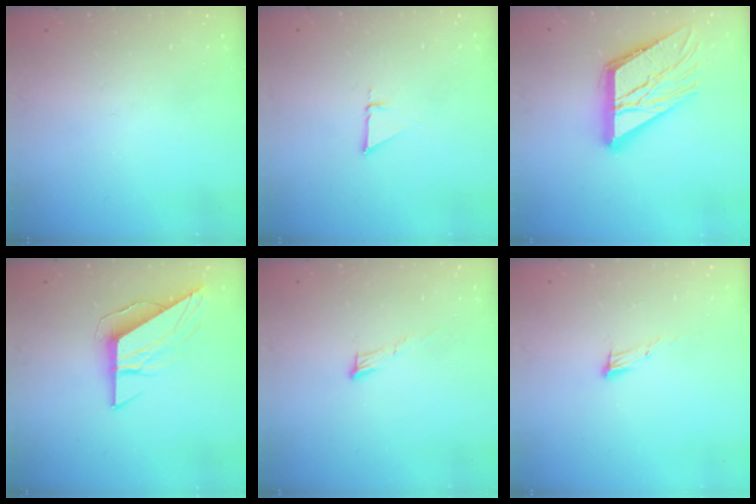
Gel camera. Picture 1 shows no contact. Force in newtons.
{"total": 3.1, "press": 3.1, "slide": 0.2}
{"total": 19.0, "press": 18.9, "slide": 2.0}
{"total": 11.1, "press": 11.0, "slide": 1.2}
{"total": 5.7, "press": 5.7, "slide": 0.3}
{"total": 7.7, "press": 7.6, "slide": 1.2}